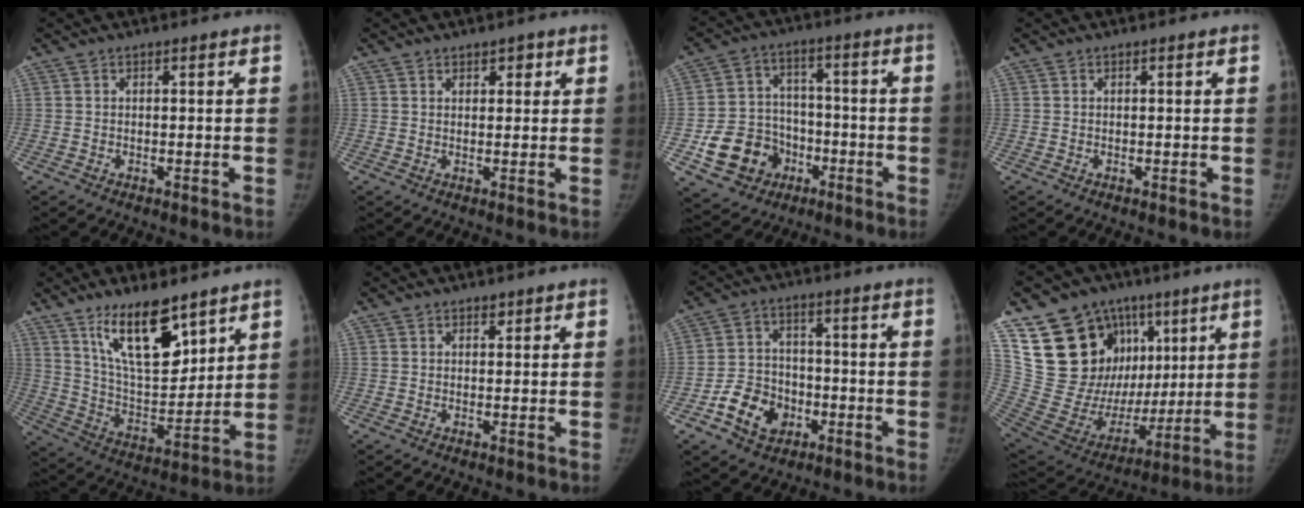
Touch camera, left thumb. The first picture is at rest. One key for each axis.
{"total": 2.2, "fx": 1.3, "fy": 1.4, "fz": 1.1, "tx": 0.004, "ty": -0.006, "tz": 0.018}
{"total": 12.8, "fx": -4.9, "fy": 10.9, "fz": 4.6, "tx": -0.054, "ty": 0.036, "tz": -0.072}
{"total": 0.0}
{"total": 16.3, "fx": 10.6, "fy": 6.3, "fz": 10.7, "tx": -0.146, "ty": -0.070, "tz": 0.201}
{"total": 1.1, "fx": 0.8, "fy": 0.7, "fz": 0.3, "tx": 0.004, "ty": -0.005, "tz": 0.010}
{"total": 9.9, "fx": -4.2, "fy": 7.7, "fz": 4.7, "tx": -0.054, "ty": 0.022, "tz": -0.072}
{"total": 26.7, "fx": 10.2, "fy": 19.1, "fz": 15.5, "tx": -0.209, "ty": 0.010, "tz": 0.196}